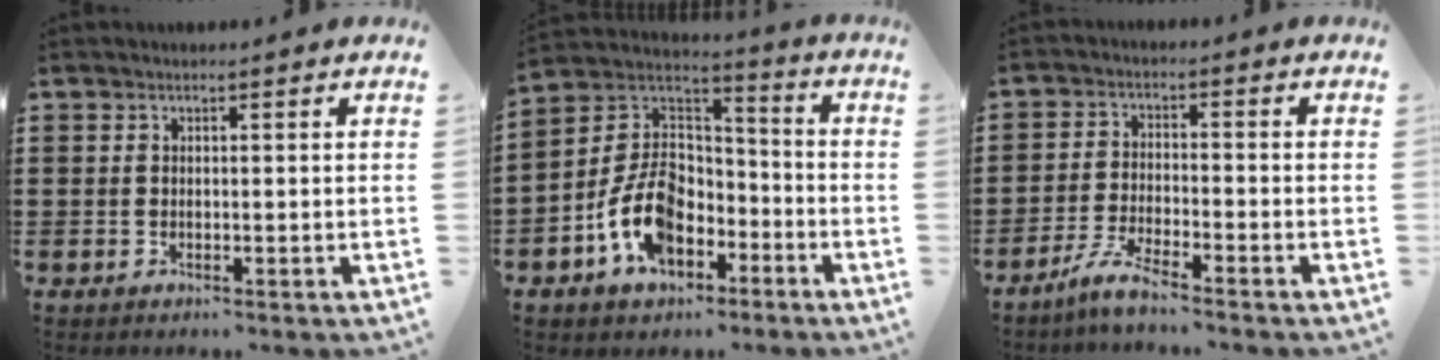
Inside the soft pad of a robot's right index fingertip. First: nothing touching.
{"total": 12.1, "force": [-4.9, 8.0, 7.6], "torque": [-0.183, 0.014, -0.096]}
{"total": 4.7, "force": [-4.0, -0.1, 2.5], "torque": [-0.062, -0.010, -0.078]}